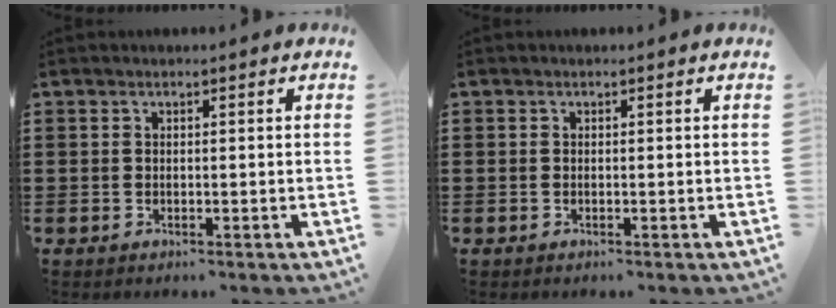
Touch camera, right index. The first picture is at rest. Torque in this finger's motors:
{"motor_torque": [0.98, 1.16, -0.02, -0.01]}